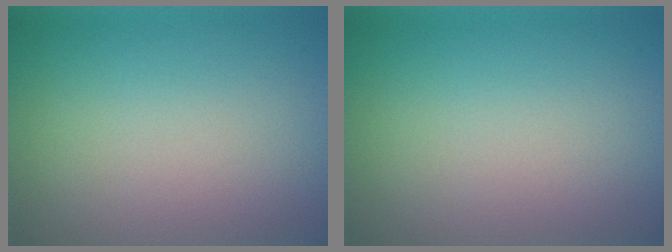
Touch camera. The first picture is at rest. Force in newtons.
{"total": 0.0}